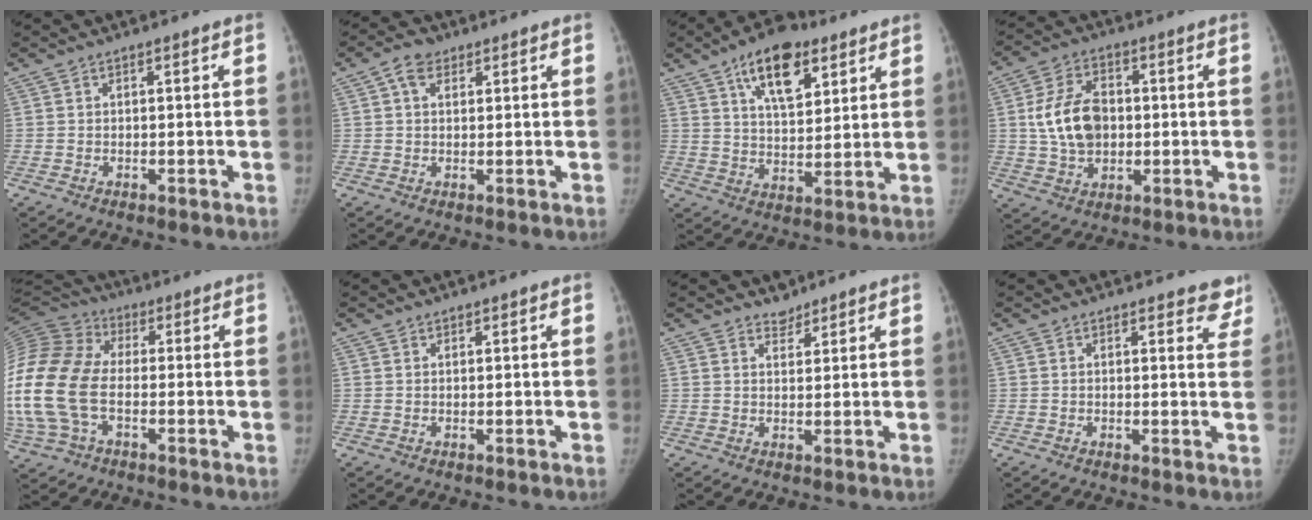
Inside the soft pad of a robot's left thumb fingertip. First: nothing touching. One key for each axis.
{"total": 4.3, "fx": 2.0, "fy": 3.0, "fz": 2.3, "tx": -0.025, "ty": 0.004, "tz": 0.031}
{"total": 14.2, "fx": 7.8, "fy": 7.1, "fz": 9.5, "tx": -0.111, "ty": -0.027, "tz": 0.129}
{"total": 11.6, "fx": 0.7, "fy": 8.2, "fz": 8.2, "tx": -0.125, "ty": 0.009, "tz": 0.017}
{"total": 22.4, "fx": -2.6, "fy": 14.2, "fz": 17.0, "tx": -0.411, "ty": 0.012, "tz": -0.051}
{"total": 0.7, "fx": 0.5, "fy": 0.4, "fz": -0.1, "tx": 0.013, "ty": -0.002, "tz": 0.008}
{"total": 2.6, "fx": 2.1, "fy": 1.4, "fz": 0.0, "tx": 0.019, "ty": -0.015, "tz": 0.029}
{"total": 4.8, "fx": 4.2, "fy": 2.1, "fz": 1.0, "tx": 0.028, "ty": -0.023, "tz": 0.031}